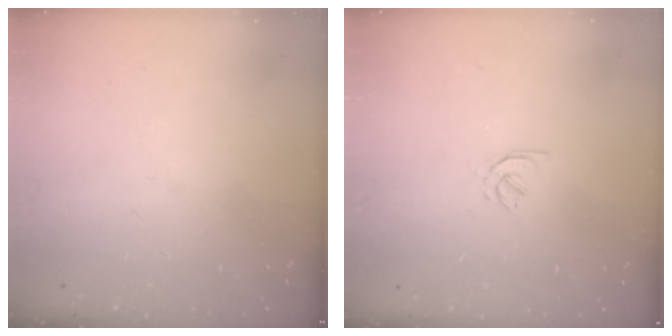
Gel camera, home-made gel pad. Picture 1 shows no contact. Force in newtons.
{"total": 2.2, "press": 2.1, "slide": 0.7}